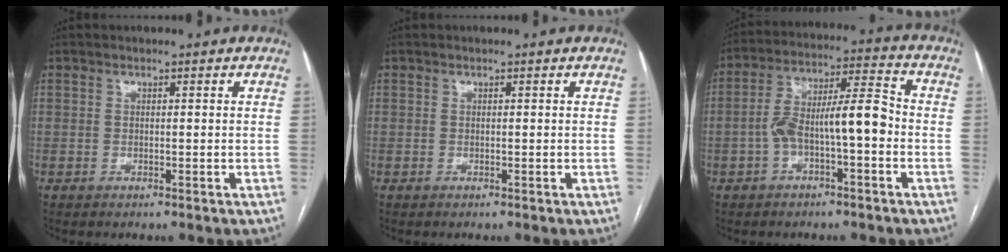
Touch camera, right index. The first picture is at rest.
{"total": 0.0}
{"total": 10.1, "force": [-2.3, 2.4, 9.6], "torque": [-0.171, 0.038, -0.037]}